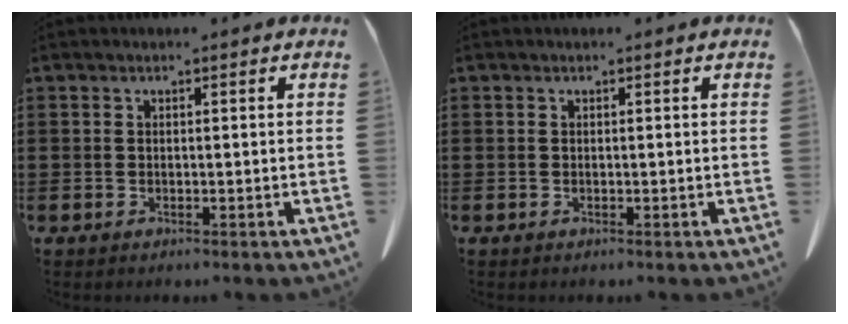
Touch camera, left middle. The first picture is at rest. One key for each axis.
{"total": 0.0}